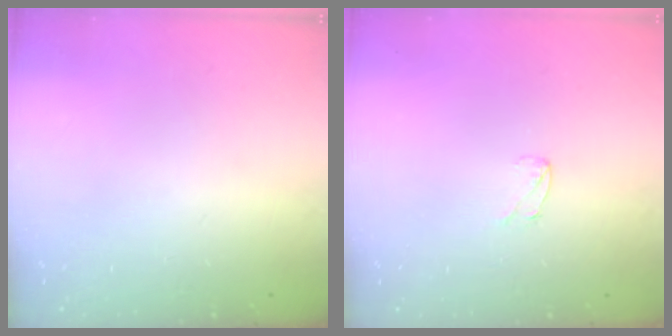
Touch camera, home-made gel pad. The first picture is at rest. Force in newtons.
{"total": 3.0, "press": 3.0, "slide": 0.3}